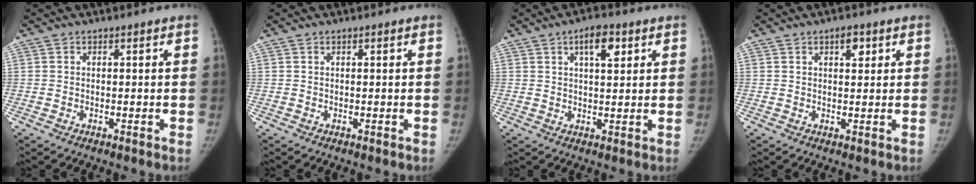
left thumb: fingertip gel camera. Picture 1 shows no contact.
{"total": 0.0}
{"total": 6.0, "force": [2.8, 2.5, 4.7], "torque": [-0.060, -0.008, 0.042]}
{"total": 3.1, "force": [1.6, 1.5, 2.2], "torque": [-0.023, -0.005, 0.023]}